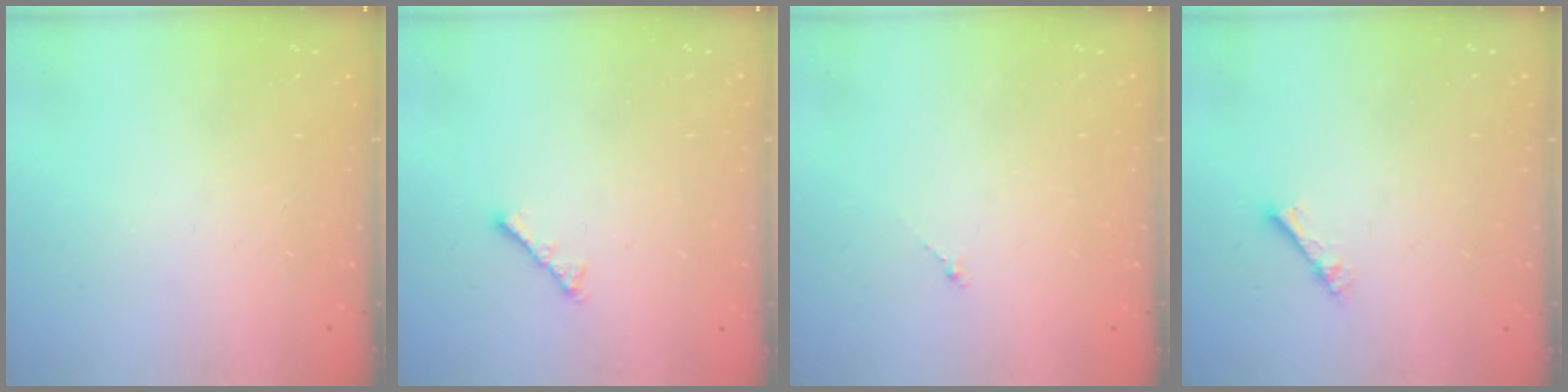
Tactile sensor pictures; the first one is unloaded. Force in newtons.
{"total": 3.4, "press": 3.4, "slide": 0.6}
{"total": 0.7, "press": 0.6, "slide": 0.4}
{"total": 2.3, "press": 2.3, "slide": 0.3}